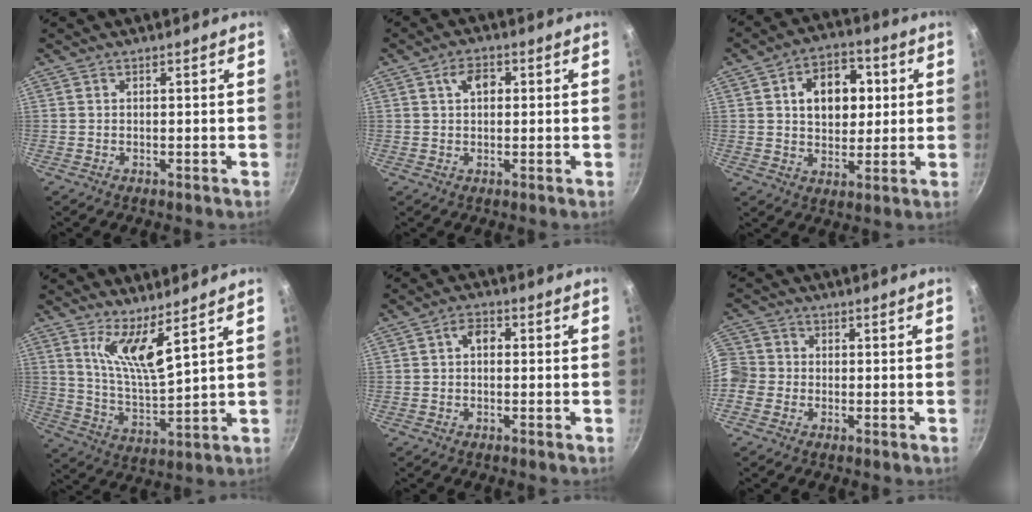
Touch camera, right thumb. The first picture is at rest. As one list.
[{"total": 4.0, "force": [1.0, 2.6, 2.8], "torque": [-0.035, 0.008, 0.011]}, {"total": 12.5, "force": [2.7, 8.8, 8.4], "torque": [-0.083, 0.005, 0.036]}, {"total": 9.2, "force": [5.8, 1.4, 7.0], "torque": [-0.129, -0.067, 0.115]}, {"total": 3.1, "force": [0.2, 2.2, 2.2], "torque": [-0.031, 0.011, -0.003]}, {"total": 8.6, "force": [-1.7, 7.9, 3.1], "torque": [-0.064, 0.028, -0.048]}]